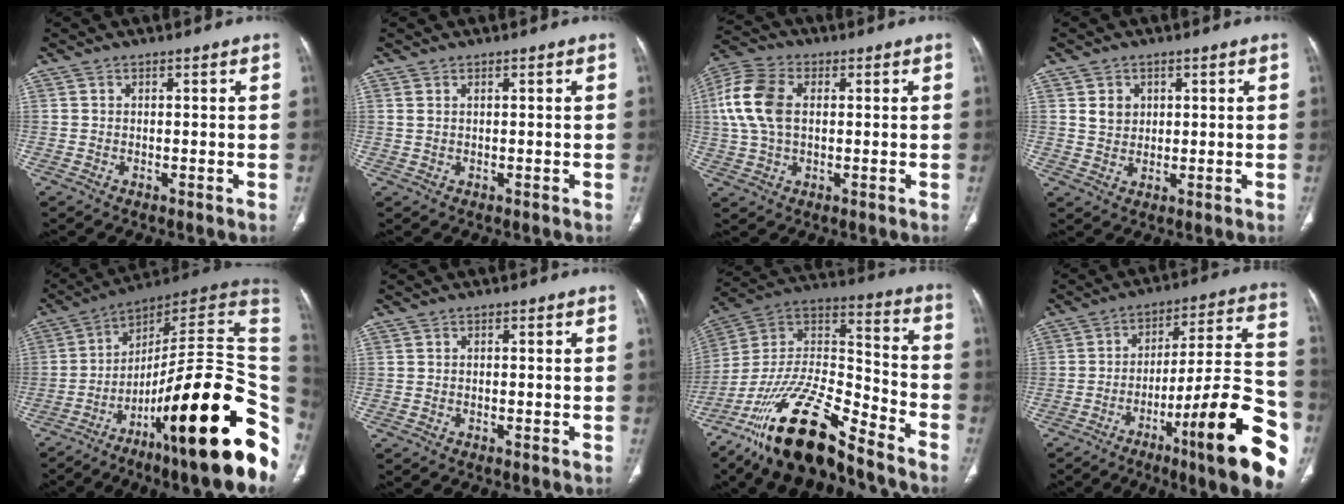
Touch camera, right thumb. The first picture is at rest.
{"total": 0.9, "force": [0.4, 0.4, 0.7], "torque": [-0.021, 0.010, 0.015]}
{"total": 11.7, "force": [1.7, 7.5, 8.8], "torque": [-0.195, 0.019, 0.030]}
{"total": 3.6, "force": [1.3, 3.0, 1.5], "torque": [-0.011, -0.008, 0.027]}
{"total": 32.8, "force": [-11.8, 7.8, 29.6], "torque": [-0.333, 0.081, -0.172]}
{"total": 0.0}
{"total": 22.2, "force": [-16.5, 6.3, 13.5], "torque": [-0.262, 0.073, -0.302]}
{"total": 24.5, "force": [-10.6, 4.0, 21.7], "torque": [-0.264, 0.066, -0.154]}